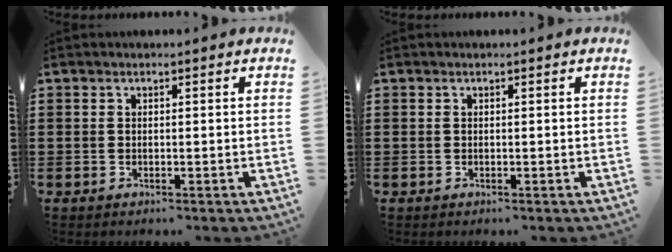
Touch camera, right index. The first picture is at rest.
{"total": 0.0}